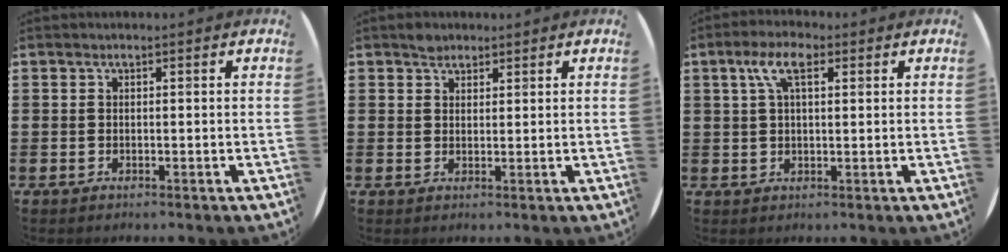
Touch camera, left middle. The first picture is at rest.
{"total": 1.7, "force": [1.5, 0.8, 0.0], "torque": [0.006, -0.002, 0.028]}
{"total": 5.1, "force": [2.4, 2.0, 4.0], "torque": [-0.087, 0.011, 0.041]}